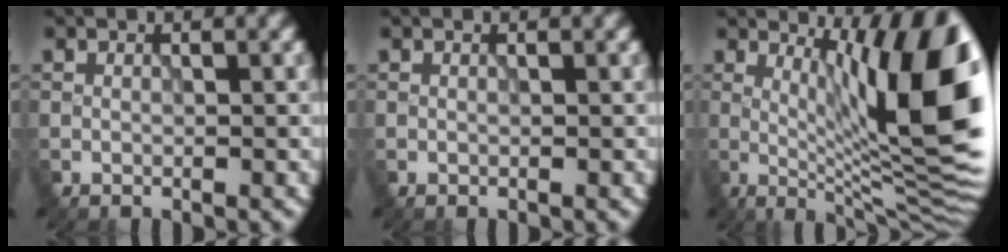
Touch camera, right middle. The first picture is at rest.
{"total": 0.0}
{"total": 13.8, "force": [2.5, 3.4, 13.1], "torque": [-0.164, -0.004, 0.039]}